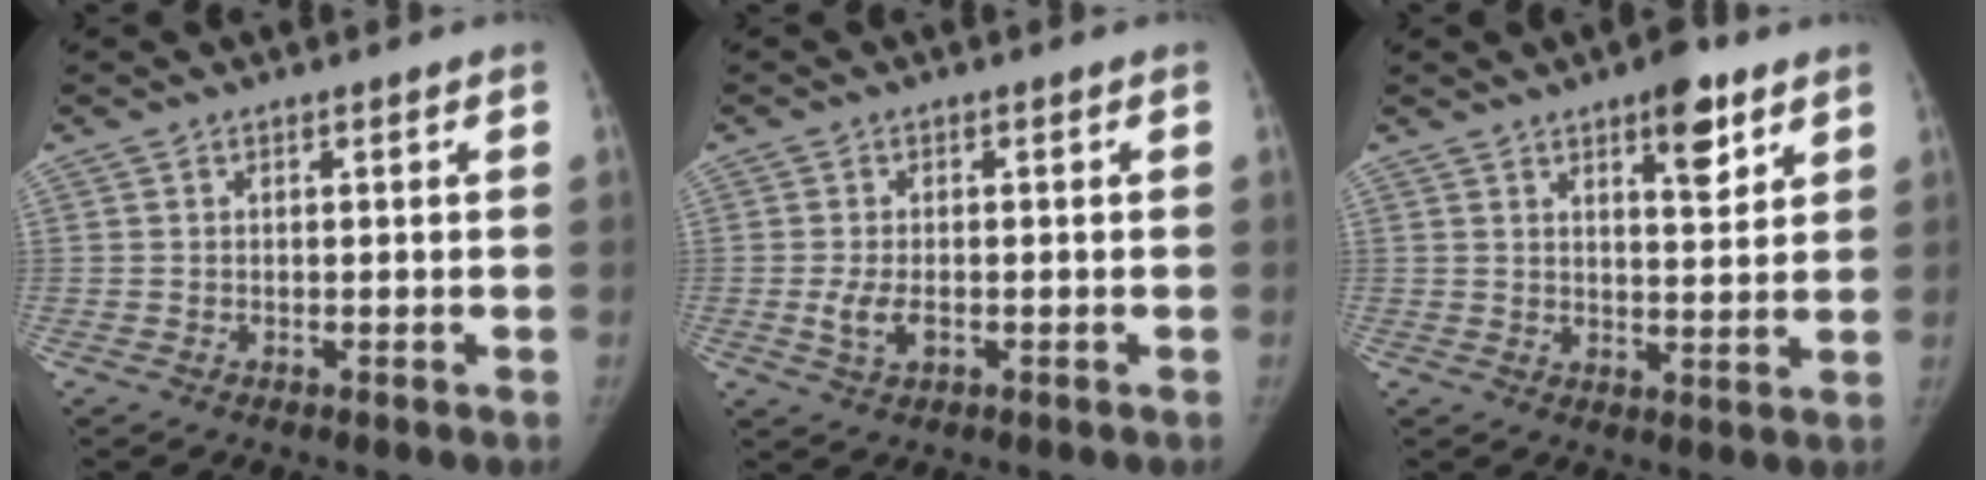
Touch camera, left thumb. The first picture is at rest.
{"total": 3.8, "force": [-0.8, 2.1, 3.1], "torque": [-0.067, -0.004, -0.014]}
{"total": 7.9, "force": [4.7, 2.8, 5.7], "torque": [-0.061, -0.026, 0.064]}